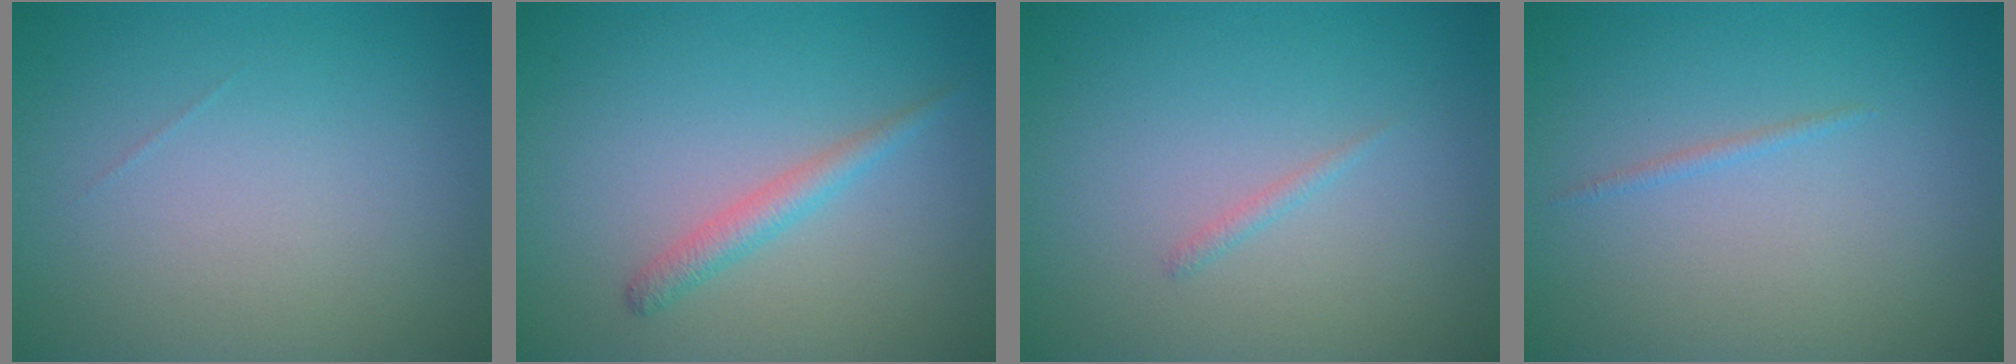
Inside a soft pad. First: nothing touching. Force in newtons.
{"total": 1.7, "press": 1.7, "slide": 0.1}
{"total": 0.6, "press": 0.6, "slide": 0.1}
{"total": 0.6, "press": 0.6, "slide": 0.1}